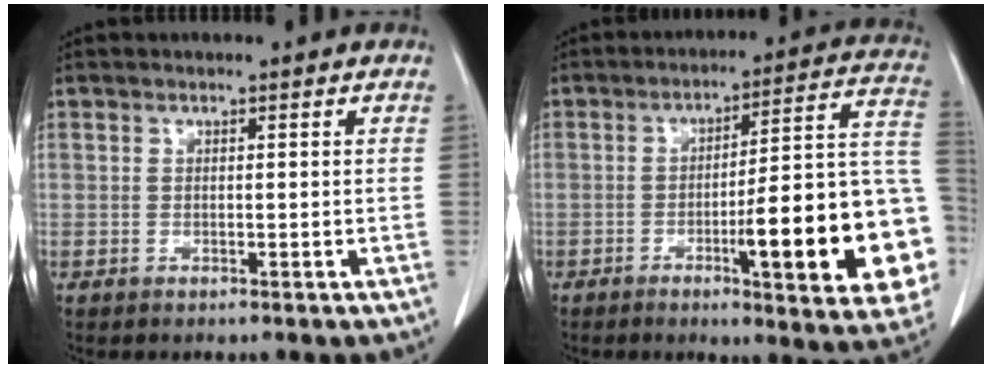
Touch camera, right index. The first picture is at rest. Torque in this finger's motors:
{"motor_torque": [1.88, -0.26, 1.05, 0.12]}